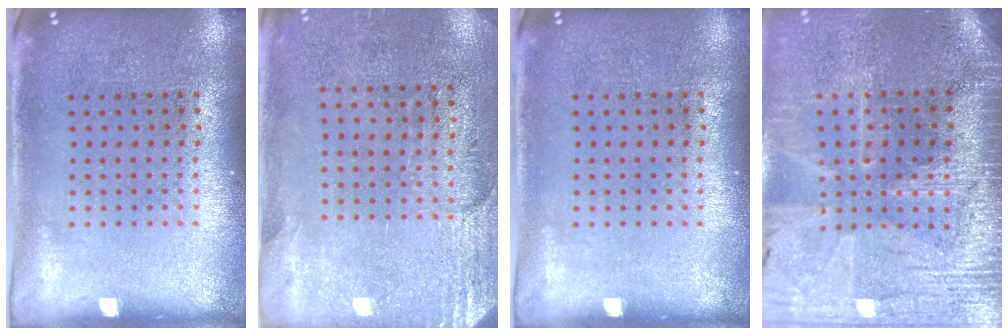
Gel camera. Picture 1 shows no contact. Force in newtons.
{"total": 2.8, "press": 2.5, "slide": 1.2}
{"total": 0.0}
{"total": 3.5, "press": 3.2, "slide": 1.4}